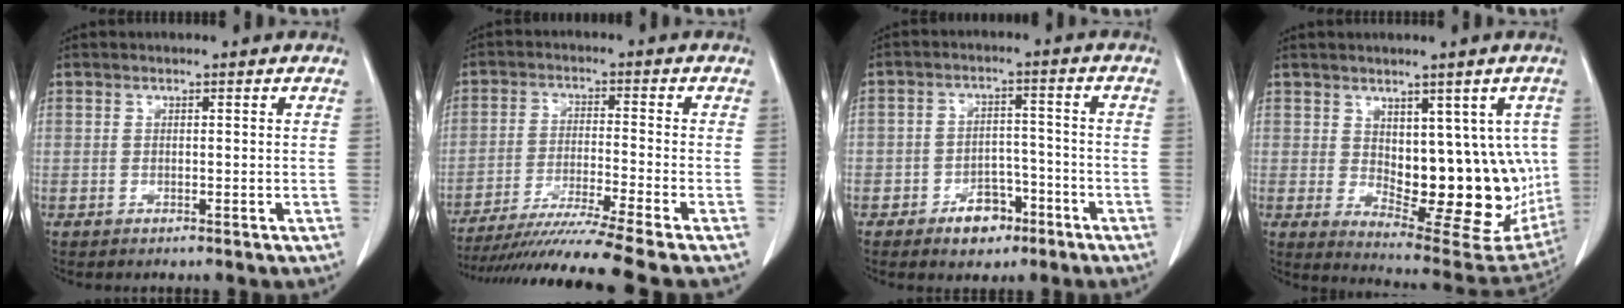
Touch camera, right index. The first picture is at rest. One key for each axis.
{"total": 14.2, "fx": -12.2, "fy": -3.0, "fz": 6.7, "tx": -0.102, "ty": -0.032, "tz": -0.199}
{"total": 6.0, "fx": -3.6, "fy": 3.9, "fz": 2.9, "tx": -0.041, "ty": 0.015, "tz": -0.052}
{"total": 15.7, "fx": 0.7, "fy": 7.4, "fz": 13.8, "tx": -0.174, "ty": -0.007, "tz": 0.035}